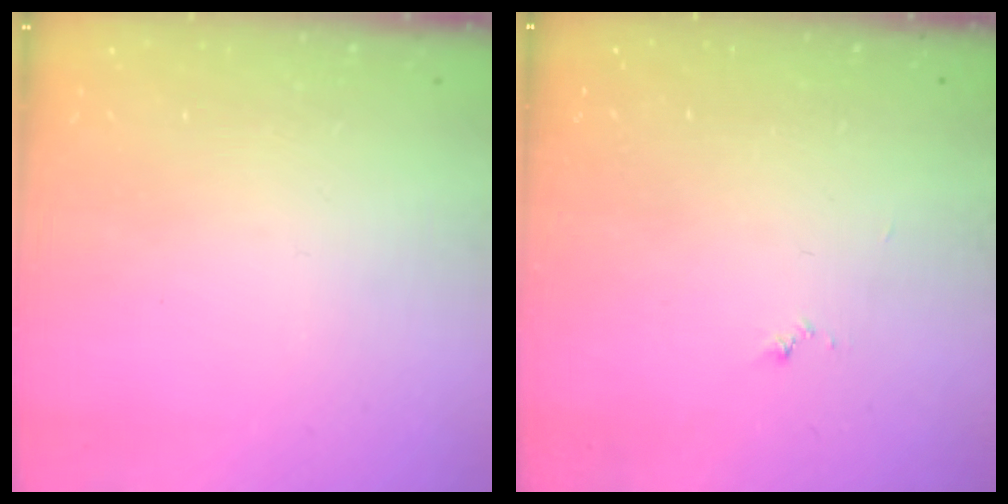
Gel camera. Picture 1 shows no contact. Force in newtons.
{"total": 3.8, "press": 3.8, "slide": 0.4}